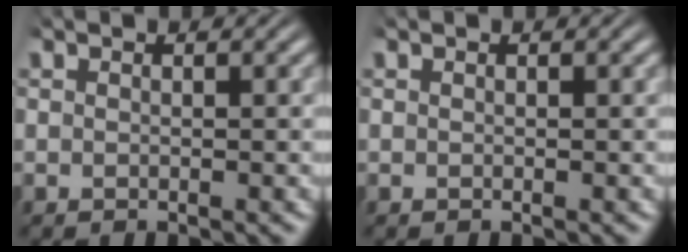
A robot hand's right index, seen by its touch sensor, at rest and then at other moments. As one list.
[{"total": 0.0}]